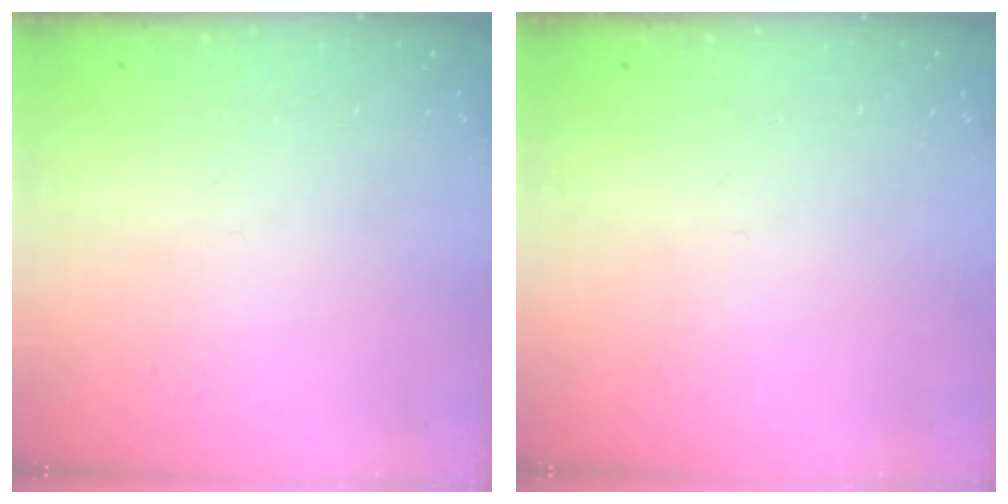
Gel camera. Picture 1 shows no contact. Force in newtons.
{"total": 0.0}